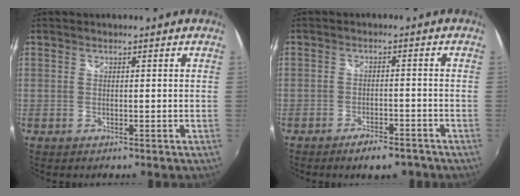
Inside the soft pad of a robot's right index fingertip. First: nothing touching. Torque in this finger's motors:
{"motor_torque": [0.24, -0.12, 0.02, -0.03]}